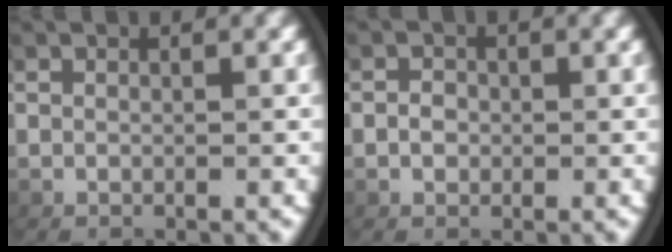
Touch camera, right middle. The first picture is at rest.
{"total": 0.7, "force": [-0.2, 0.6, 0.4], "torque": [-0.015, -0.007, 0.001]}